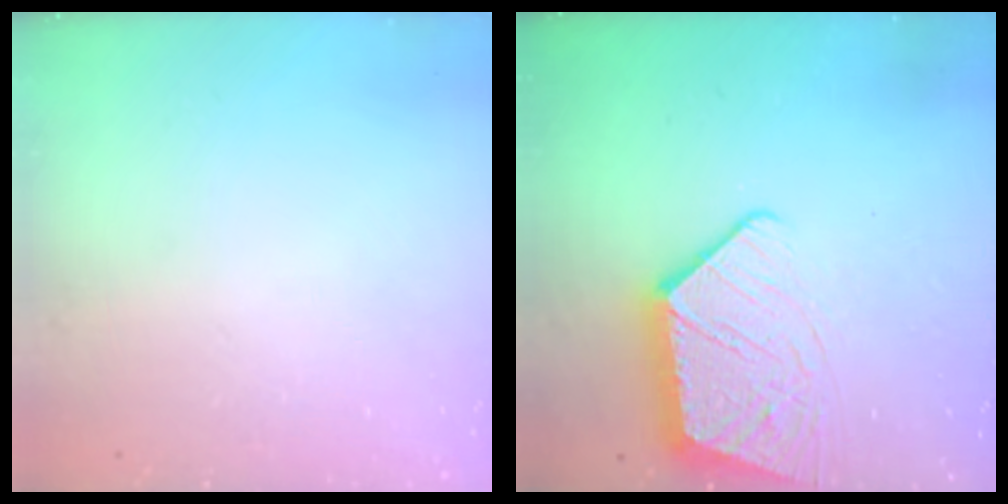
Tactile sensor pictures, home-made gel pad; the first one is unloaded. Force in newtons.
{"total": 12.9, "press": 12.9, "slide": 1.0}